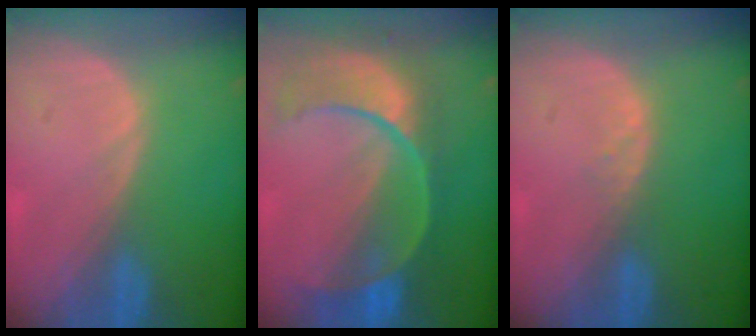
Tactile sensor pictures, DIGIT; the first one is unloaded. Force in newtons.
{"total": 11.2, "press": 9.4, "slide": 6.1}
{"total": 1.0, "press": 1.0, "slide": 0.2}